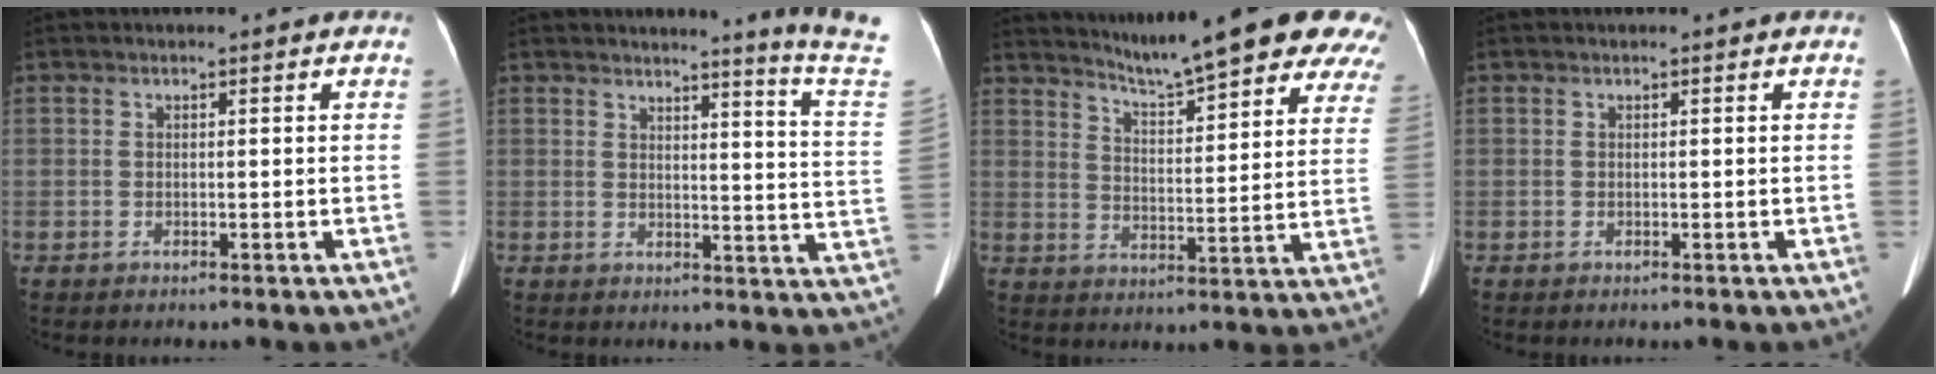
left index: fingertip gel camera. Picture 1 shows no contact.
{"total": 10.9, "force": [10.0, -3.5, 2.9], "torque": [-0.039, -0.112, 0.100]}
{"total": 19.9, "force": [17.0, 2.0, 10.3], "torque": [-0.139, -0.027, 0.215]}
{"total": 0.0}